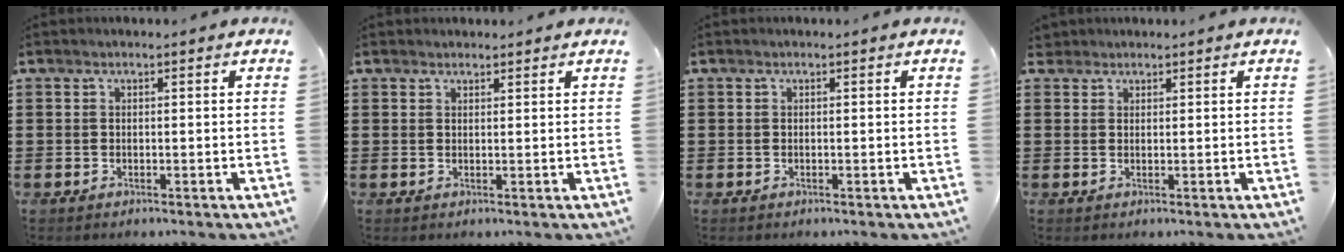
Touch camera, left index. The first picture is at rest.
{"total": 1.2, "force": [1.2, 0.3, 0.1], "torque": [-0.005, 0.001, 0.023]}
{"total": 0.0}
{"total": 1.5, "force": [1.3, 0.7, 0.2], "torque": [-0.010, 0.005, 0.026]}